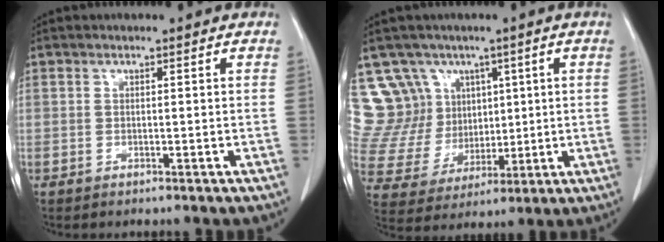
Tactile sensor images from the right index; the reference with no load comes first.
{"total": 12.4, "force": [6.6, 10.2, 2.2], "torque": [-0.067, 0.056, 0.148]}